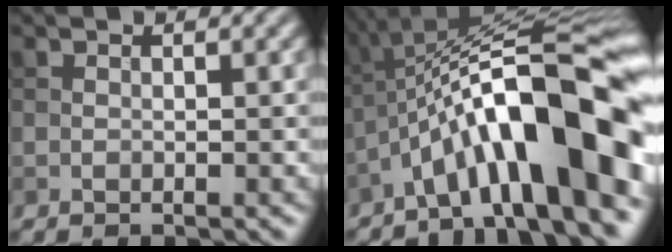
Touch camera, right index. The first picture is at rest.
{"total": 14.5, "force": [-4.5, 3.0, 13.4], "torque": [-0.200, 0.026, -0.064]}